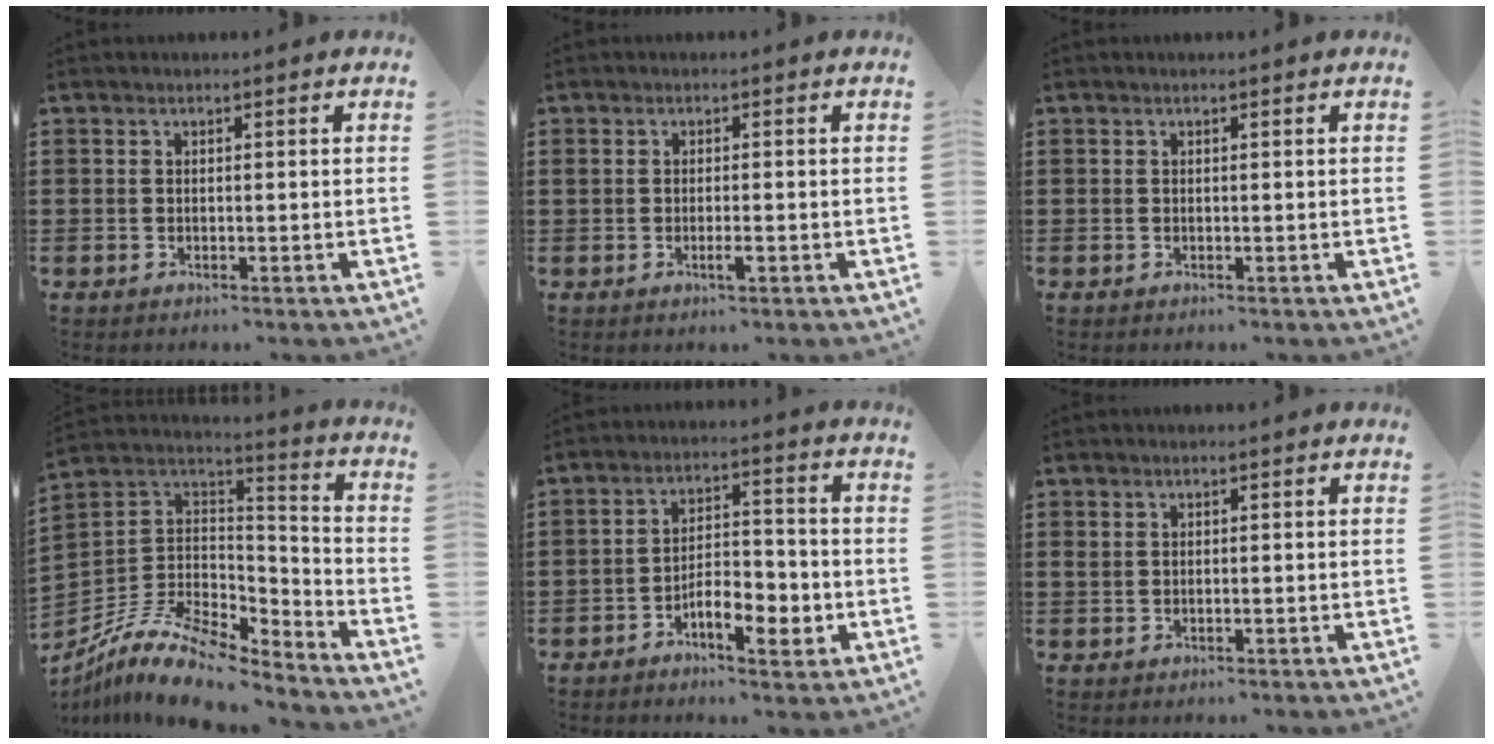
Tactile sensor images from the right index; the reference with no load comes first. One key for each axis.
{"total": 1.8, "fx": -0.6, "fy": 0.4, "fz": 1.6, "tx": -0.028, "ty": 0.000, "tz": -0.011}
{"total": 0.0}
{"total": 12.0, "fx": -9.3, "fy": 4.2, "fz": 6.3, "tx": -0.135, "ty": 0.026, "tz": -0.181}
{"total": 7.0, "fx": -3.4, "fy": 2.9, "fz": 5.4, "tx": -0.079, "ty": 0.007, "tz": -0.060}
{"total": 0.5, "fx": 0.2, "fy": 0.3, "fz": 0.4, "tx": -0.009, "ty": 0.002, "tz": 0.003}